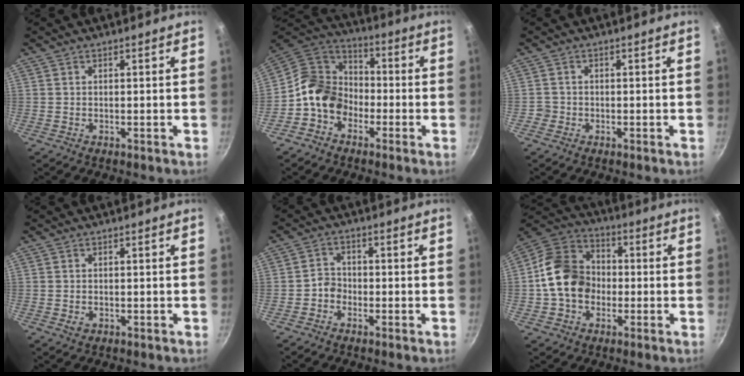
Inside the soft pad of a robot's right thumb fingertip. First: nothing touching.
{"total": 11.5, "force": [-3.7, 9.3, 5.6], "torque": [-0.060, 0.048, -0.092]}
{"total": 1.3, "force": [-0.5, 1.2, 0.1], "torque": [0.005, 0.009, -0.008]}
{"total": 1.4, "force": [-0.4, 1.0, 0.8], "torque": [-0.014, 0.000, -0.006]}
{"total": 2.8, "force": [-1.4, 2.2, 0.9], "torque": [0.001, 0.021, -0.030]}
{"total": 13.7, "force": [-1.4, 11.2, 7.8], "torque": [-0.107, 0.033, -0.041]}